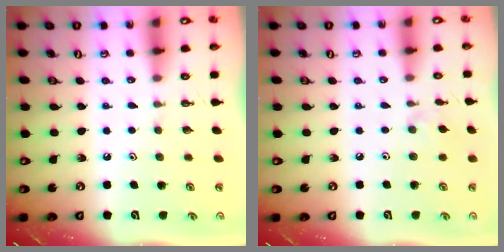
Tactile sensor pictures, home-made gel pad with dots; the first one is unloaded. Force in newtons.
{"total": 2.1, "press": 2.0, "slide": 0.4}